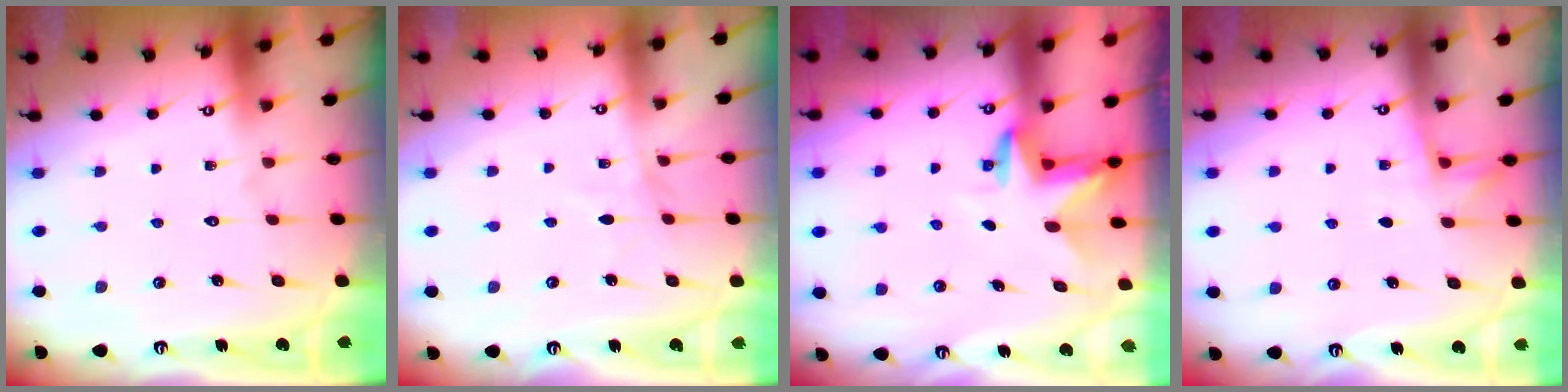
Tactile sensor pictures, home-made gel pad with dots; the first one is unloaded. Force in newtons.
{"total": 2.6, "press": 2.6, "slide": 0.3}
{"total": 3.3, "press": 3.3, "slide": 0.2}
{"total": 4.1, "press": 3.8, "slide": 1.5}